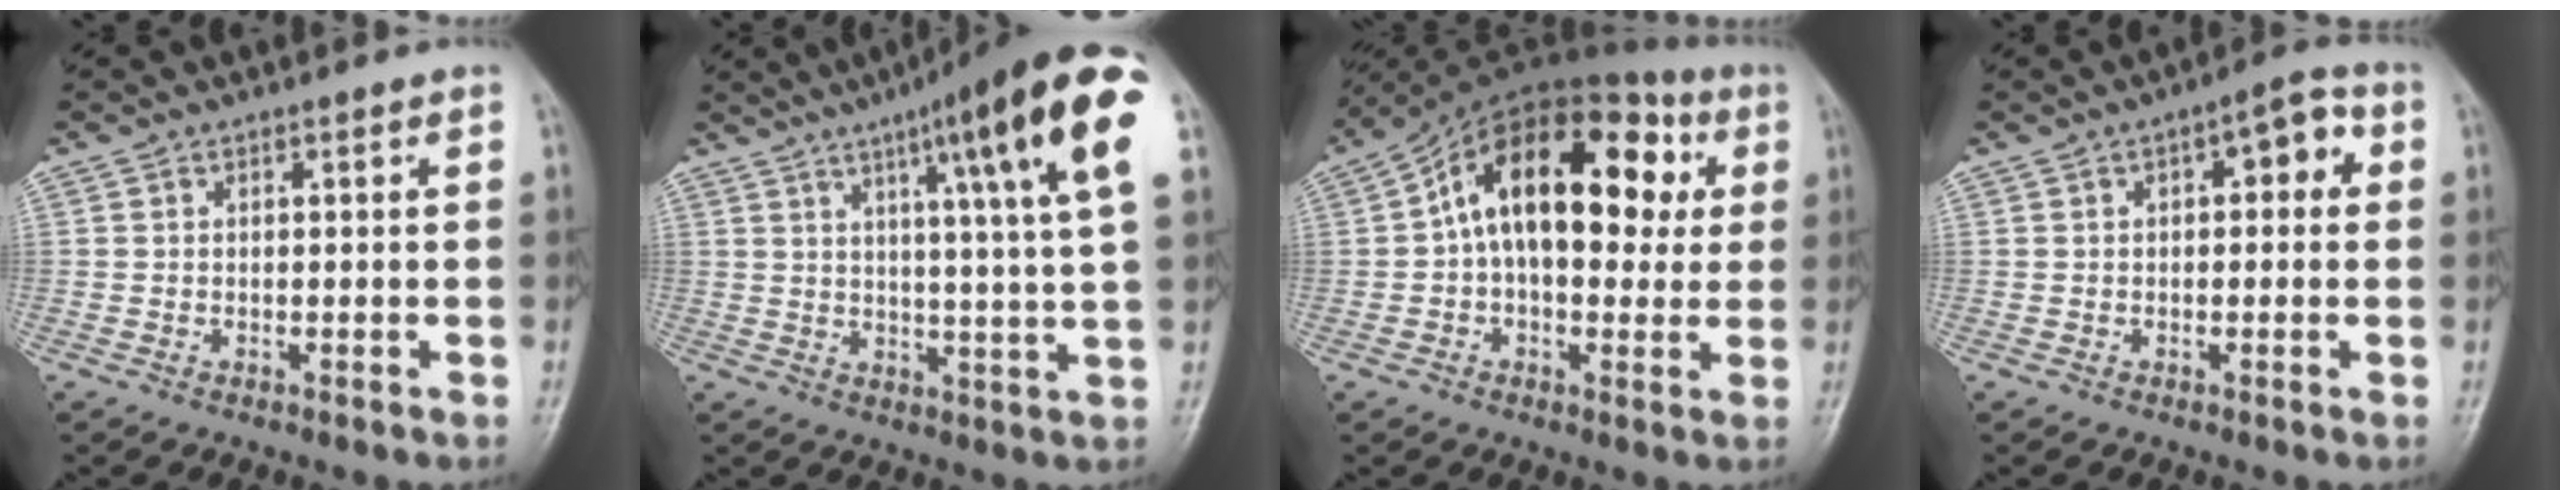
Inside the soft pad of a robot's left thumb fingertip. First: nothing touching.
{"total": 19.0, "force": [8.4, 1.8, 17.0], "torque": [-0.231, -0.019, 0.107]}
{"total": 19.7, "force": [3.3, 11.4, 15.8], "torque": [-0.207, 0.038, 0.038]}
{"total": 6.4, "force": [1.3, 3.1, 5.4], "torque": [-0.050, 0.021, 0.007]}